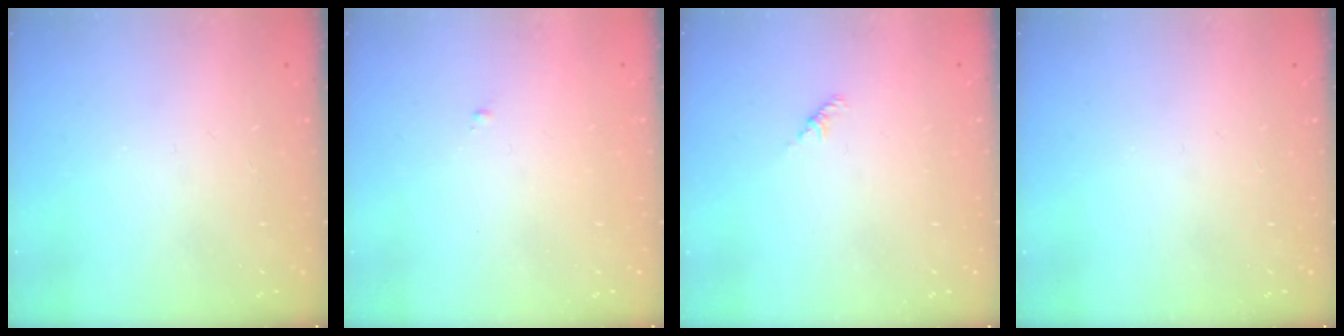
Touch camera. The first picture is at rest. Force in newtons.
{"total": 0.6, "press": 0.6, "slide": 0.2}
{"total": 1.8, "press": 1.7, "slide": 0.6}
{"total": 0.0}